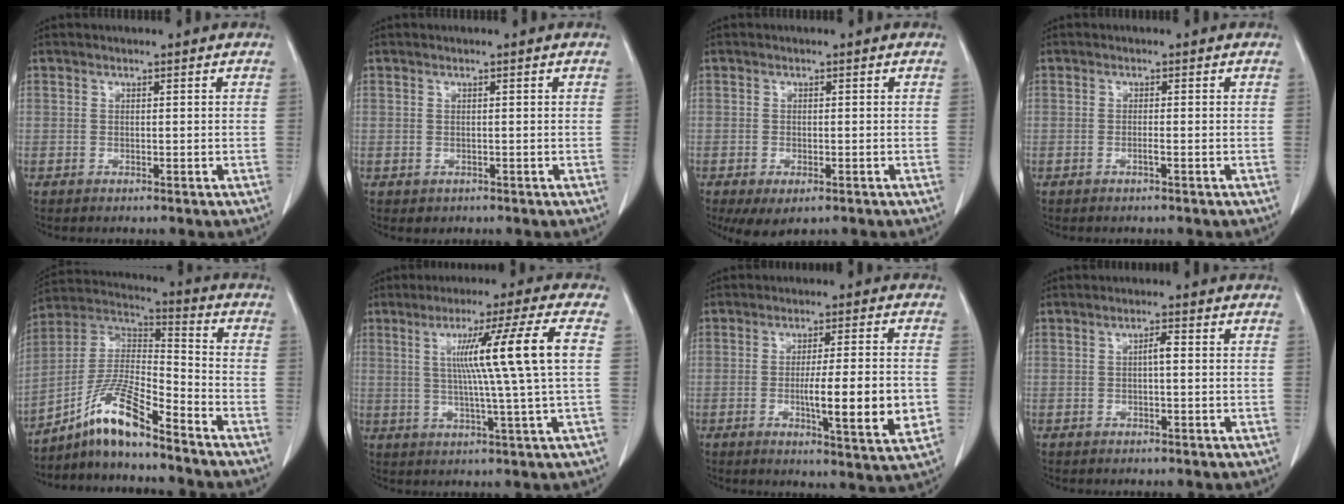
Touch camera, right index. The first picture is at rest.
{"total": 0.8, "force": [-0.2, 0.8, 0.1], "torque": [-0.003, 0.003, 0.001]}
{"total": 4.0, "force": [-2.2, 1.9, 2.8], "torque": [-0.046, -0.010, -0.025]}
{"total": 0.8, "force": [-0.4, -0.1, 0.6], "torque": [-0.012, 0.001, -0.007]}
{"total": 11.8, "force": [-8.5, 1.2, 8.0], "torque": [-0.165, 0.011, -0.156]}
{"total": 11.9, "force": [2.0, -2.3, 11.5], "torque": [-0.182, 0.008, 0.038]}
{"total": 11.4, "force": [-2.1, 0.7, 11.2], "torque": [-0.160, -0.014, -0.033]}
{"total": 1.7, "force": [0.0, 0.3, 1.7], "torque": [-0.028, 0.005, 0.000]}